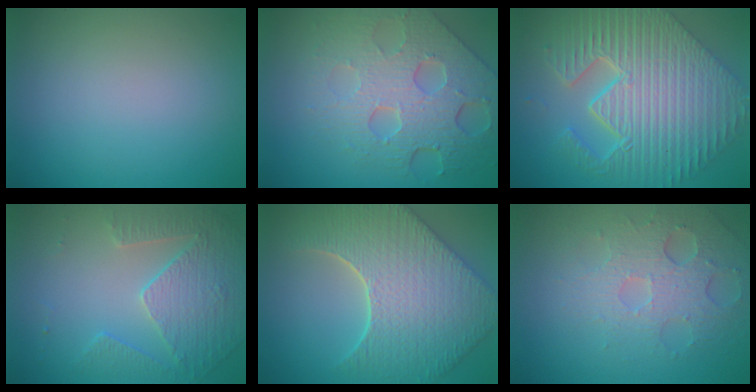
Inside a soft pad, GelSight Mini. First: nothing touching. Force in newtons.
{"total": 8.1, "press": 5.6, "slide": 5.9}
{"total": 11.1, "press": 8.1, "slide": 7.6}
{"total": 3.8, "press": 3.5, "slide": 1.6}
{"total": 8.8, "press": 7.2, "slide": 5.0}
{"total": 4.0, "press": 3.6, "slide": 1.7}